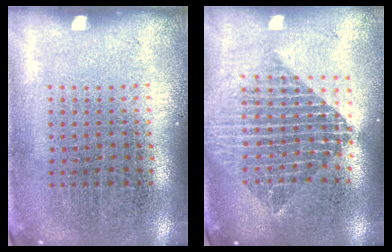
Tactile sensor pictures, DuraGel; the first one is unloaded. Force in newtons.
{"total": 2.0, "press": 1.6, "slide": 1.2}